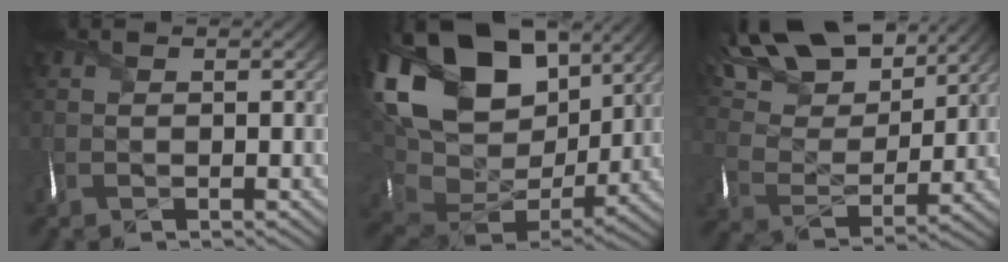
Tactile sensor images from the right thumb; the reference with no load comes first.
{"total": 21.1, "force": [7.8, 14.3, 13.5], "torque": [-0.310, 0.008, 0.160]}
{"total": 16.4, "force": [11.5, 7.2, 9.1], "torque": [-0.219, 0.038, 0.165]}